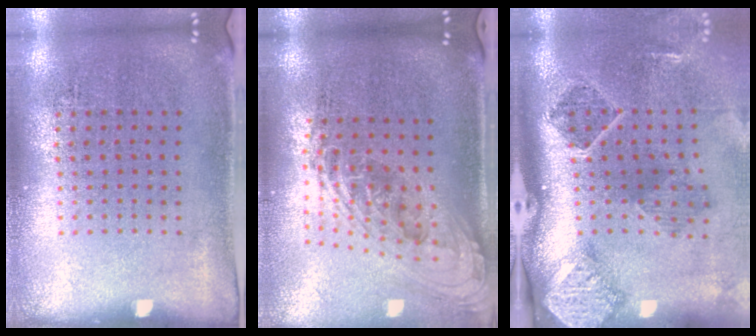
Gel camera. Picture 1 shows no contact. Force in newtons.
{"total": 2.2, "press": 1.6, "slide": 1.6}
{"total": 2.9, "press": 1.8, "slide": 2.3}